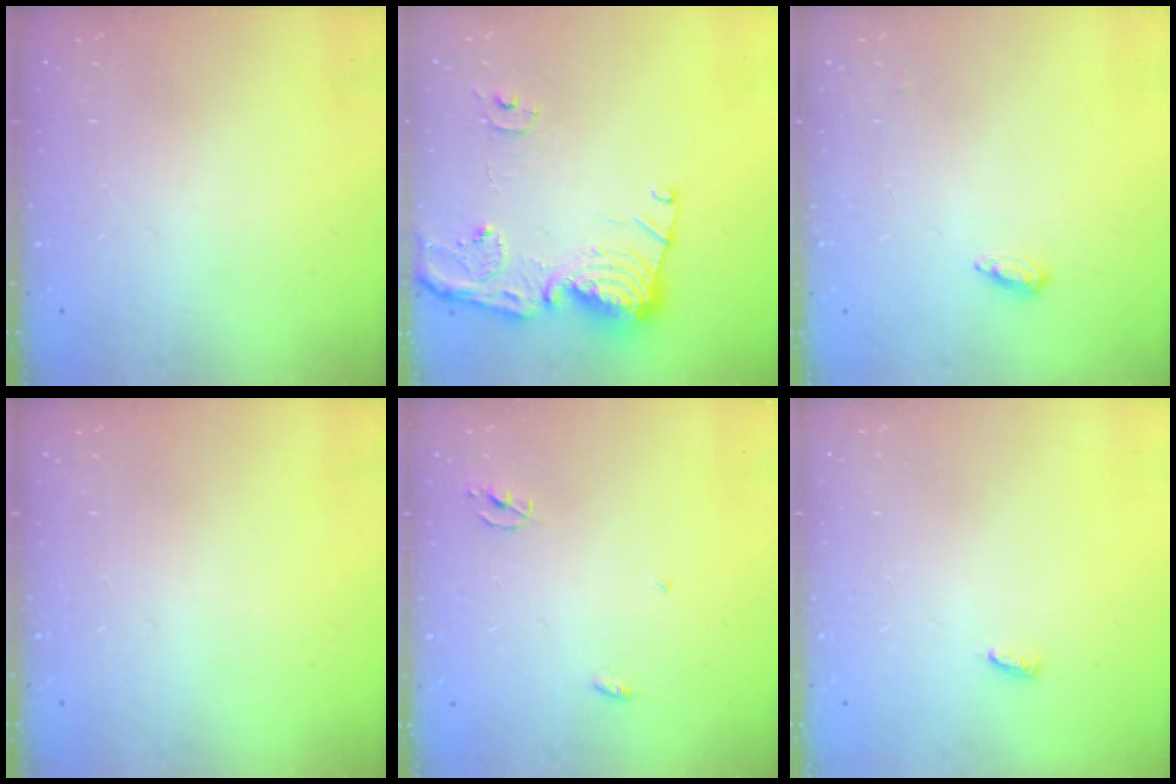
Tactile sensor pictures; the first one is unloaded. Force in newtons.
{"total": 16.3, "press": 16.2, "slide": 1.5}
{"total": 3.9, "press": 3.8, "slide": 0.6}
{"total": 0.0}
{"total": 2.3, "press": 2.3, "slide": 0.1}
{"total": 3.5, "press": 3.4, "slide": 0.6}